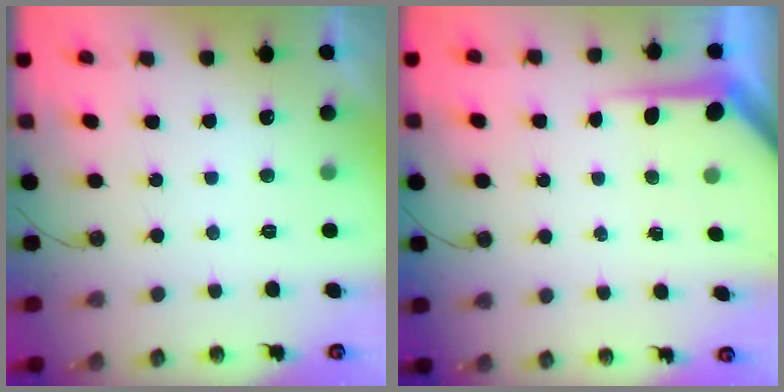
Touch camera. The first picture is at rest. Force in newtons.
{"total": 5.1, "press": 5.1, "slide": 0.3}